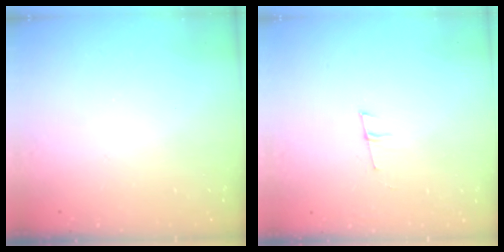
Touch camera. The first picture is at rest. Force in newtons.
{"total": 5.3, "press": 4.5, "slide": 2.9}